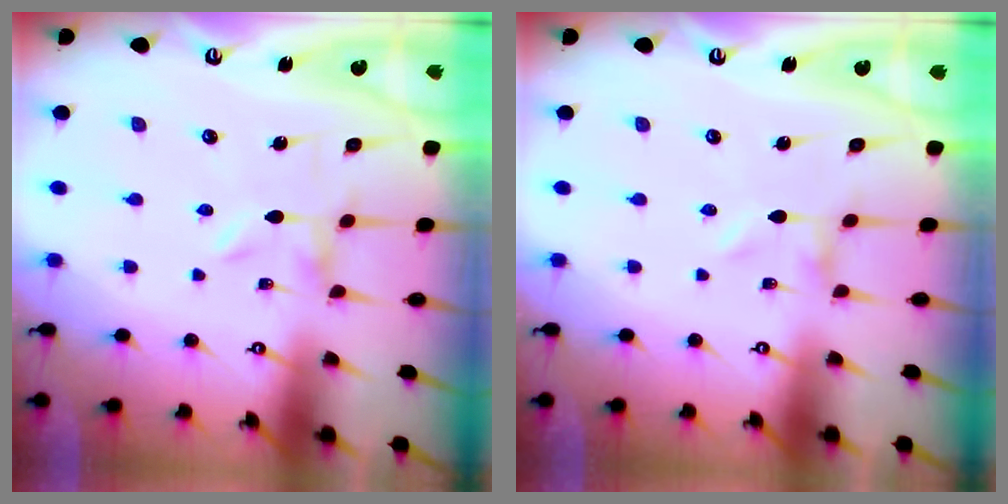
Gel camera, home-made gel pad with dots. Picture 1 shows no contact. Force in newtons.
{"total": 0.0}